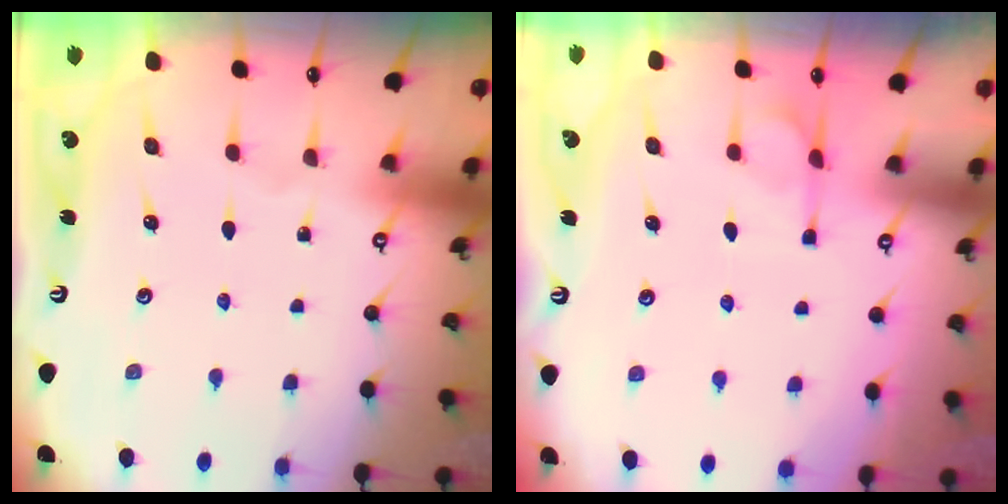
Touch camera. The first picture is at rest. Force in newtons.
{"total": 5.0, "press": 4.8, "slide": 1.4}